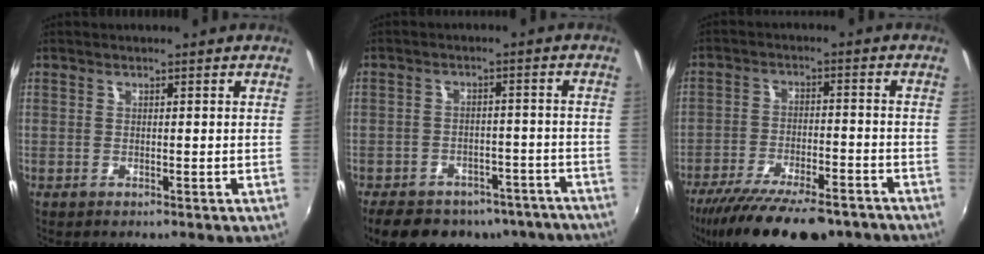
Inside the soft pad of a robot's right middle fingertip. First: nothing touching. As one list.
[{"total": 20.4, "force": [-16.1, 9.8, 7.8], "torque": [-0.165, 0.008, -0.191]}, {"total": 20.0, "force": [-15.7, 6.1, 10.8], "torque": [-0.210, -0.045, -0.236]}]